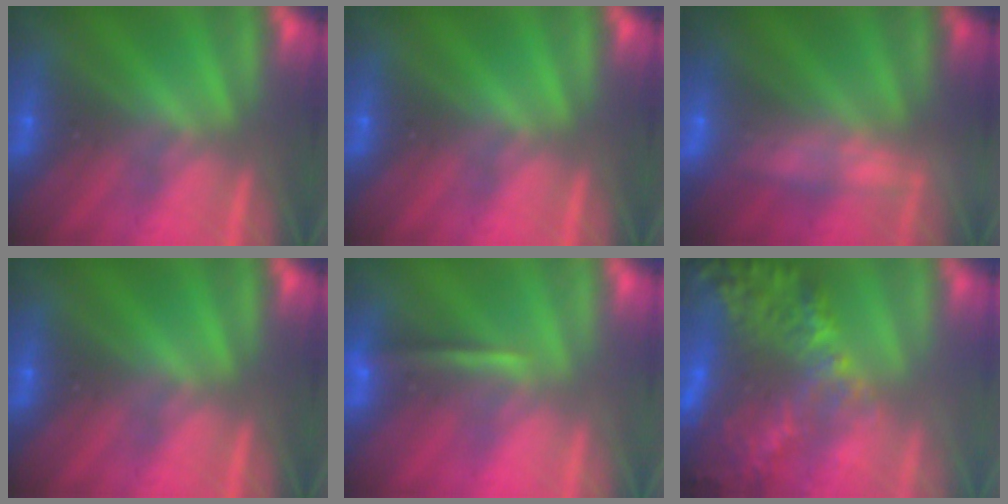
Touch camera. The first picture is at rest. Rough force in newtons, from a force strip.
{"total": 0.0}
{"total": 2.3}
{"total": 0.0}
{"total": 1.3}
{"total": 6.1}